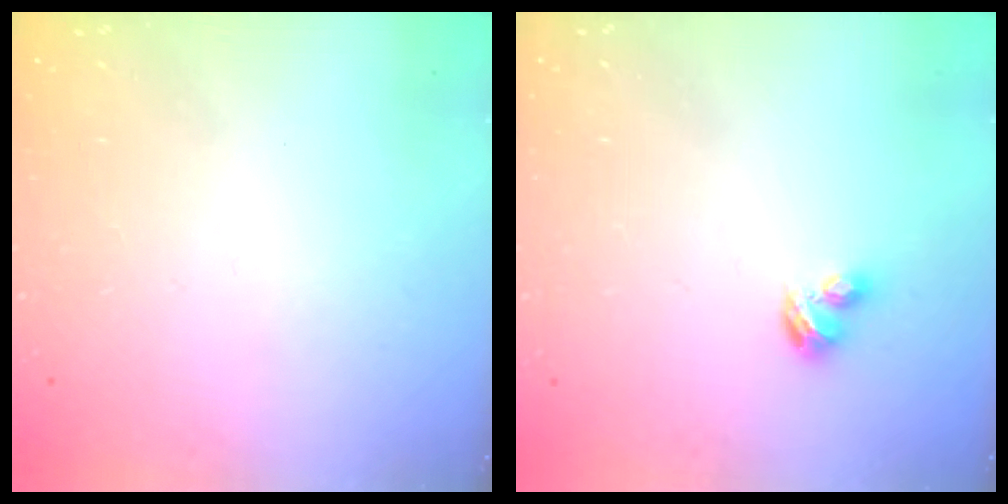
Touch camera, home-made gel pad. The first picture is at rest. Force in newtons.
{"total": 2.9, "press": 2.8, "slide": 0.5}